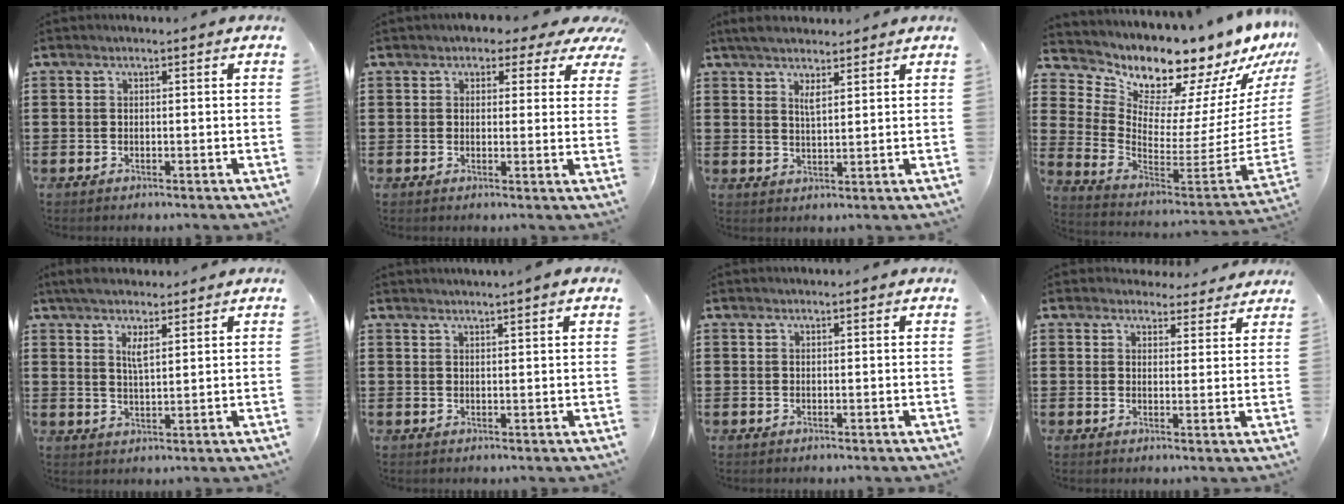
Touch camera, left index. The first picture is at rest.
{"total": 2.7, "force": [1.9, 1.6, 1.1], "torque": [-0.018, -0.008, 0.028]}
{"total": 3.8, "force": [2.9, 0.7, 2.4], "torque": [-0.051, 0.001, 0.051]}
{"total": 9.0, "force": [8.6, 1.7, 2.2], "torque": [-0.071, -0.100, 0.137]}
{"total": 4.3, "force": [2.9, 0.8, 3.0], "torque": [-0.064, 0.001, 0.050]}
{"total": 1.8, "force": [1.6, -0.5, 0.5], "torque": [-0.012, -0.001, 0.033]}
{"total": 0.6, "force": [0.5, -0.1, 0.3], "torque": [-0.007, -0.003, 0.011]}
{"total": 3.8, "force": [3.6, 1.0, 0.5], "torque": [-0.015, -0.014, 0.067]}